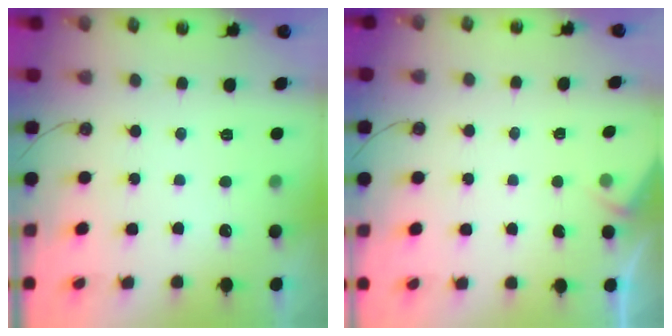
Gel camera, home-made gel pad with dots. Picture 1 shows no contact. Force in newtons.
{"total": 2.2, "press": 2.2, "slide": 0.4}